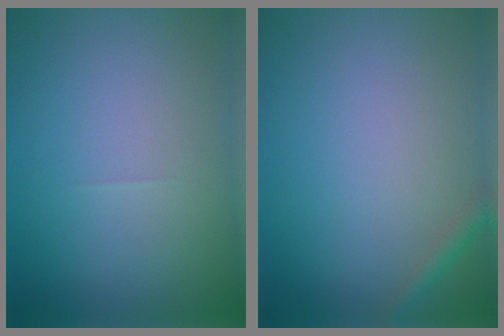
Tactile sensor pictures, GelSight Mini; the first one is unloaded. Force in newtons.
{"total": 1.2, "press": 1.2, "slide": 0.0}